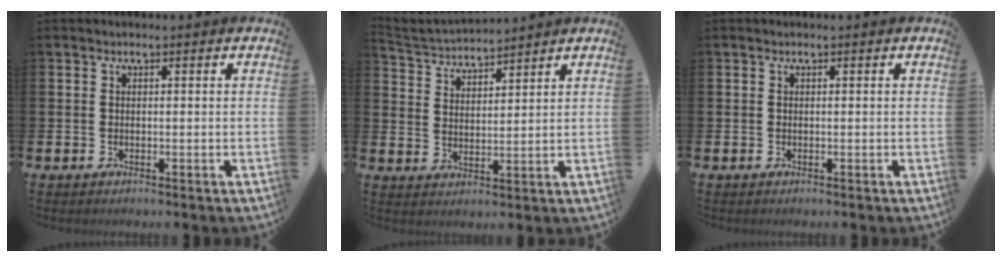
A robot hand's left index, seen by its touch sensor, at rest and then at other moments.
{"total": 3.6, "force": [3.6, 0.4, -0.1], "torque": [-0.015, -0.027, 0.061]}
{"total": 0.0}